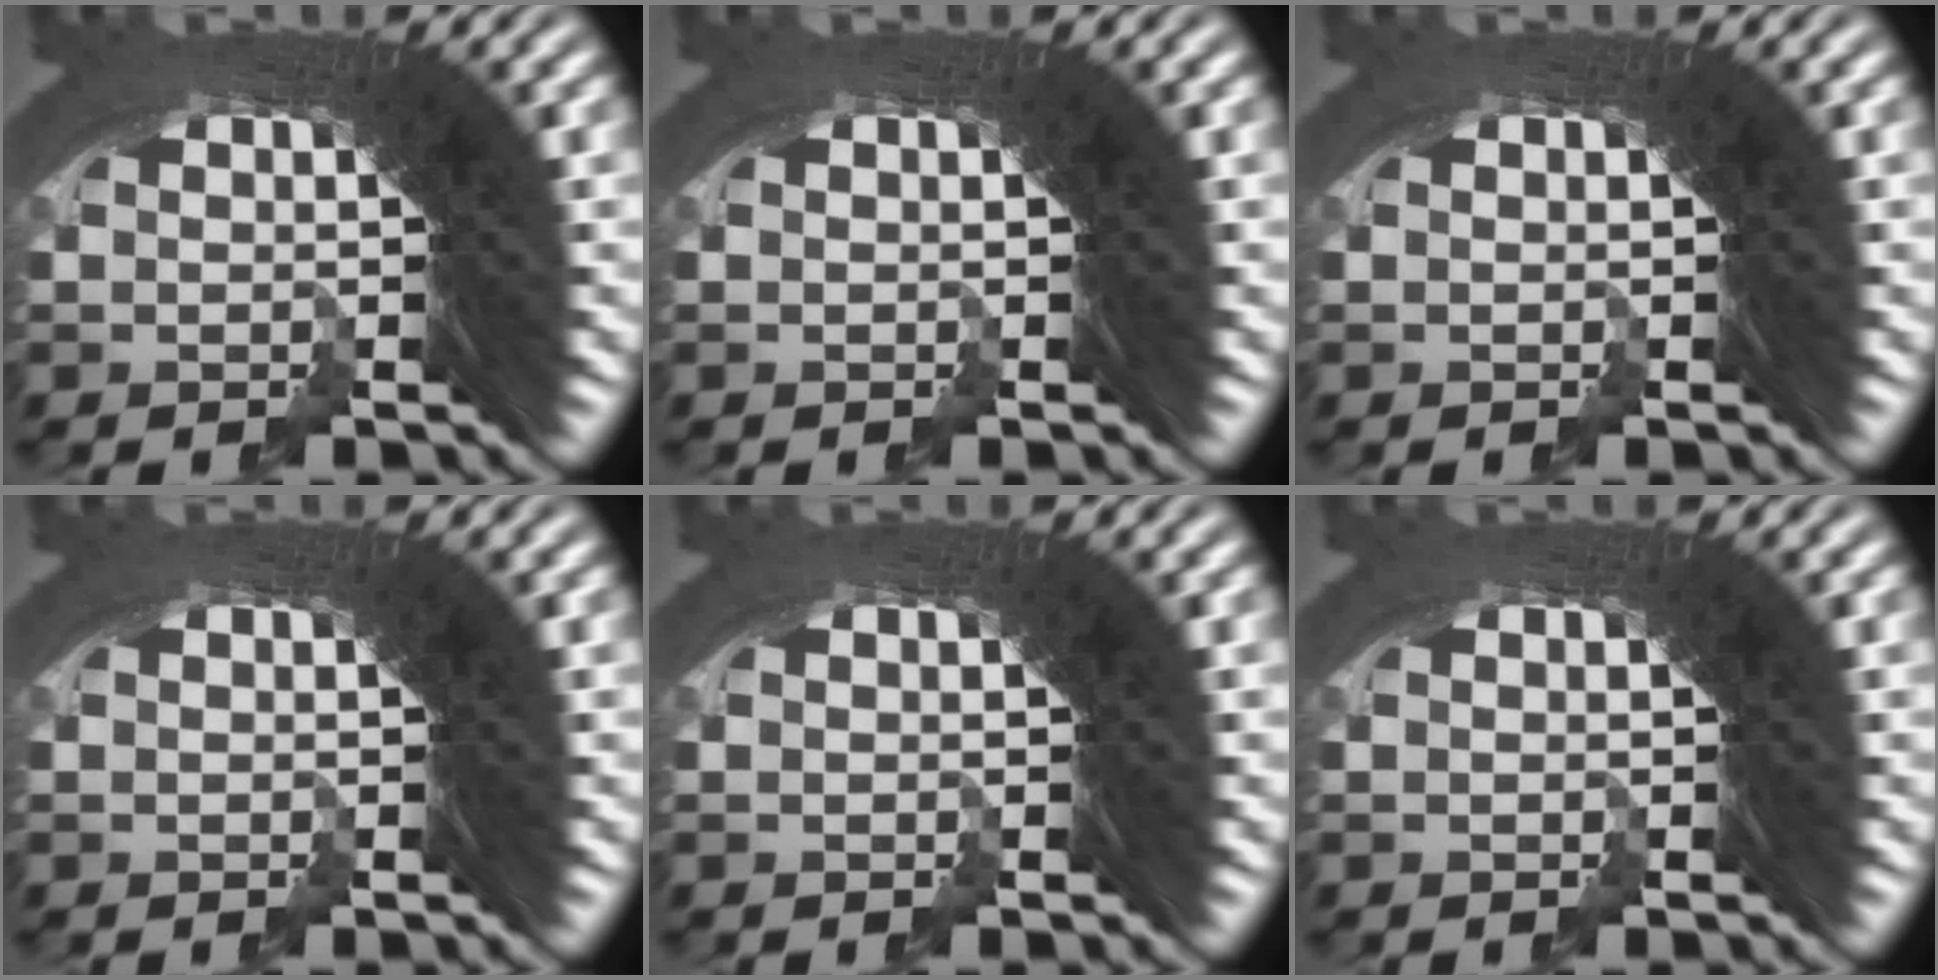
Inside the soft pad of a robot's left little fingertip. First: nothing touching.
{"total": 0.0}
{"total": 0.0}
{"total": 0.0}
{"total": 0.0}
{"total": 0.0}